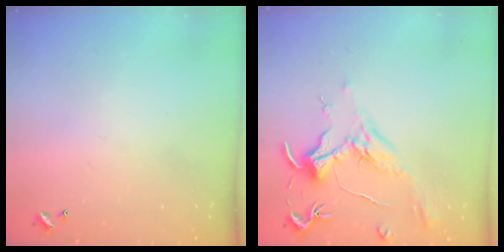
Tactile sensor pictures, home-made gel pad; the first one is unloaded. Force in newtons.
{"total": 1.8, "press": 1.6, "slide": 0.8}